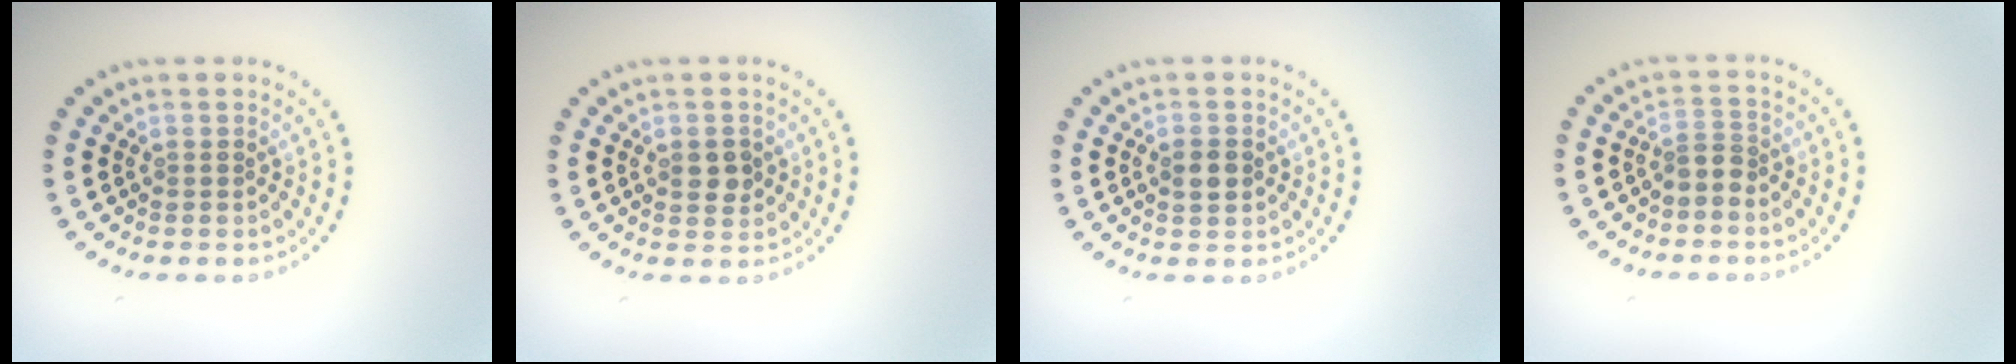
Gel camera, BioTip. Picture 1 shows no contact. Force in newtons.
{"total": 1.9, "press": 1.9, "slide": 0.1}
{"total": 1.6, "press": 1.6, "slide": 0.1}
{"total": 1.9, "press": 1.3, "slide": 1.3}